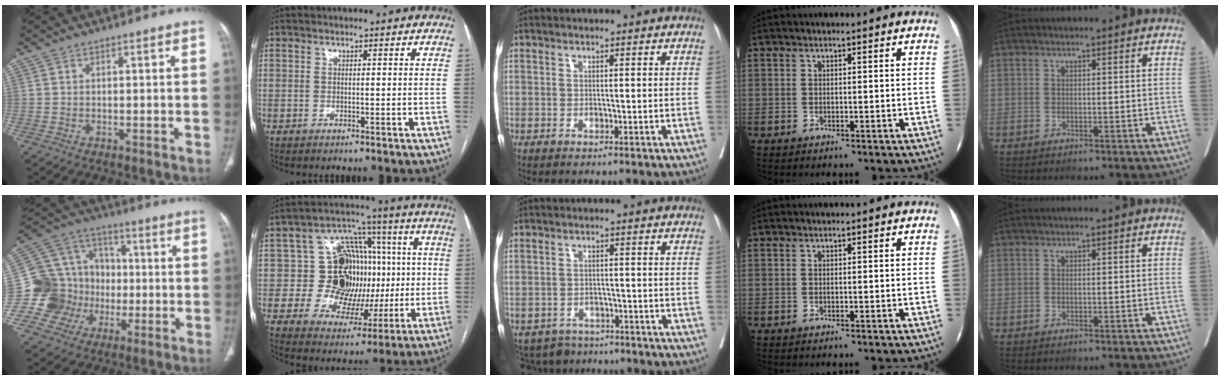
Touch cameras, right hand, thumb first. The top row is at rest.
{"thumb": {"total": 16.6, "force": [-2.4, 15.4, 5.8], "torque": [-0.072, 0.065, -0.033]}, "index": {"total": 14.3, "force": [0.5, 11.3, 8.7], "torque": [-0.104, 0.049, 0.025]}, "middle": {"total": 6.3, "force": [-5.4, 3.2, 0.0], "torque": [0.001, 0.002, -0.078]}}